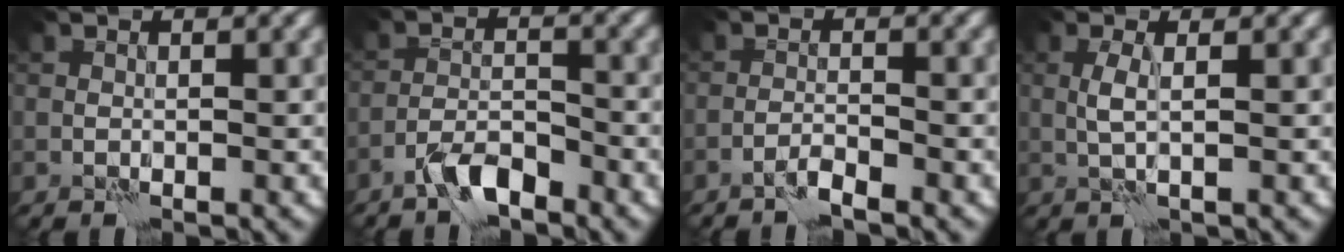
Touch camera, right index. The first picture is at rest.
{"total": 3.5, "force": [-2.9, 0.7, 1.8], "torque": [-0.036, 0.007, -0.061]}
{"total": 1.6, "force": [-1.4, -0.2, 0.7], "torque": [-0.014, 0.006, -0.032]}
{"total": 1.2, "force": [0.1, -0.3, 1.2], "torque": [-0.031, 0.006, 0.003]}